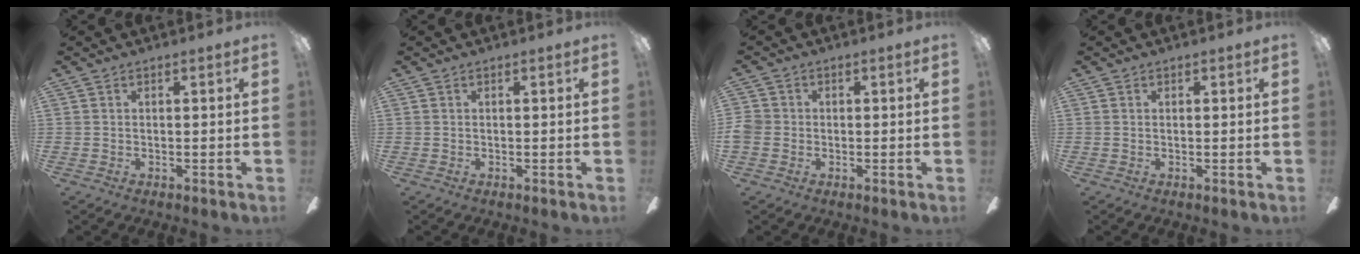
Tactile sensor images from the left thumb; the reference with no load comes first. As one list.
[{"total": 0.0}, {"total": 3.3, "force": [-0.6, 3.0, 1.3], "torque": [-0.021, 0.012, -0.010]}, {"total": 0.5, "force": [0.2, 0.4, 0.3], "torque": [-0.006, 0.004, 0.004]}]